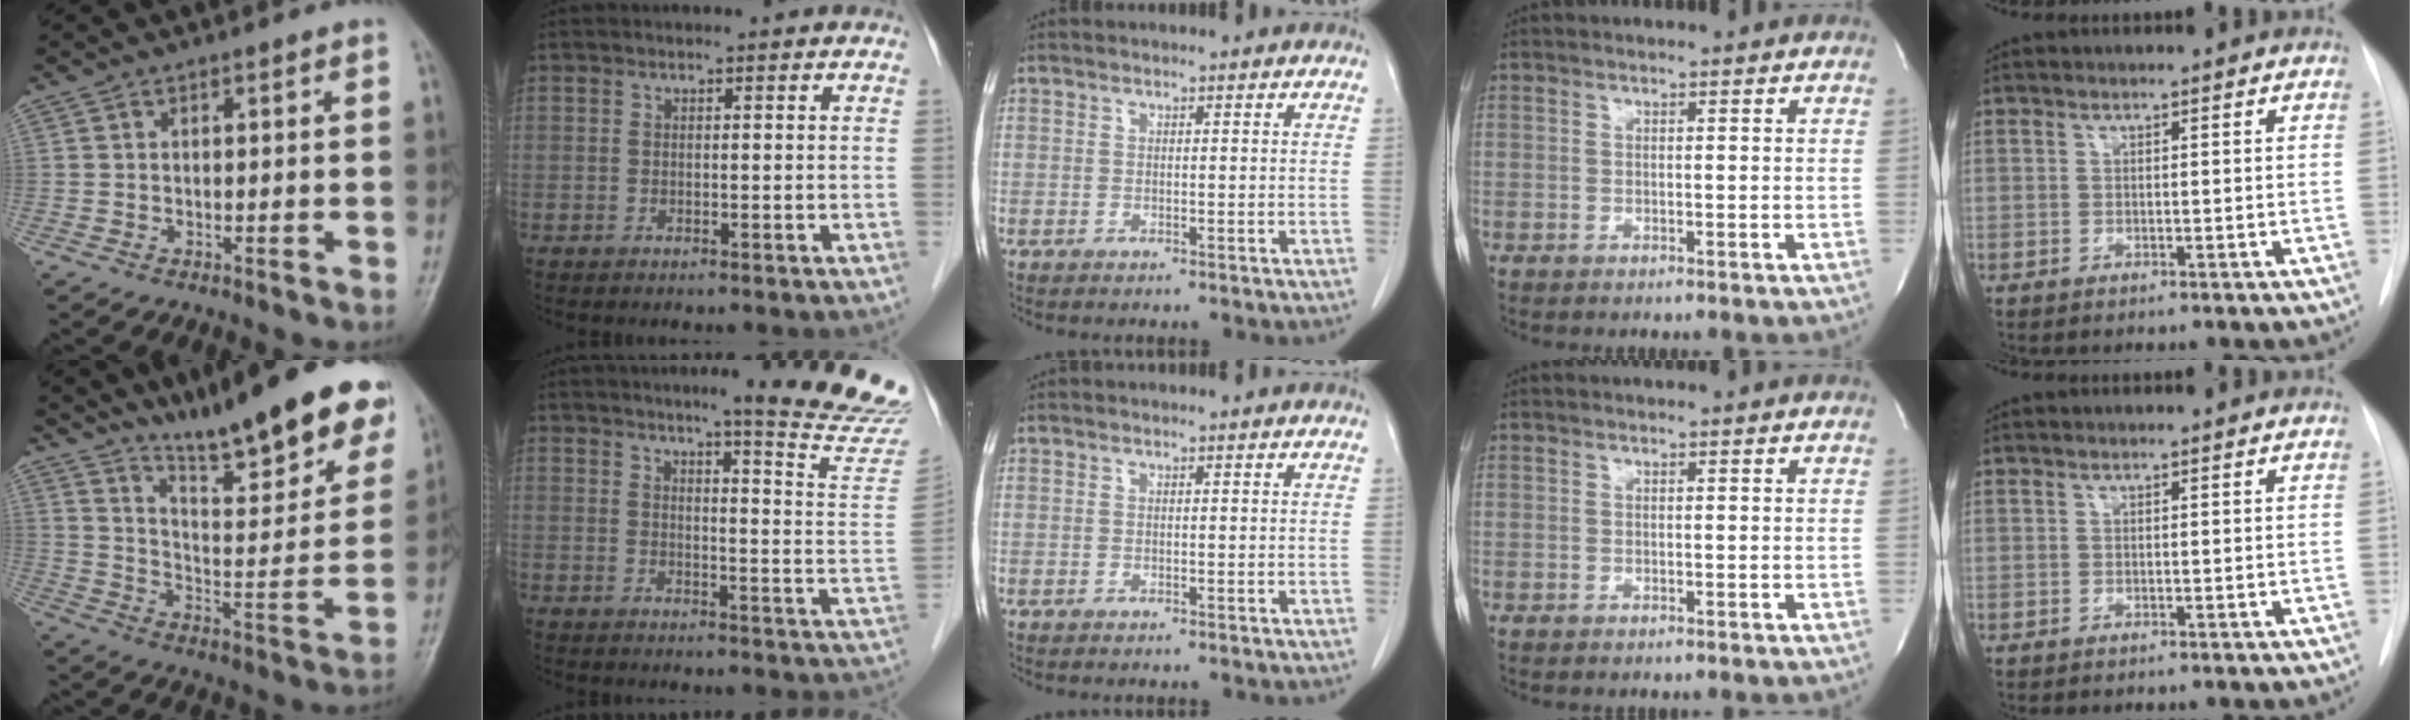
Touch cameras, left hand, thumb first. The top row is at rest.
{"thumb": {"total": 22.4, "force": [16.6, 4.5, 14.4], "torque": [-0.181, -0.085, 0.257]}, "index": {"total": 15.9, "force": [14.2, -1.1, 7.0], "torque": [-0.083, -0.101, 0.155]}}